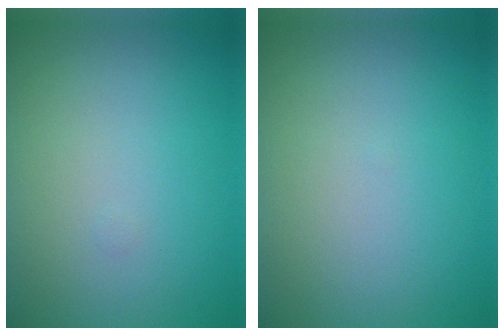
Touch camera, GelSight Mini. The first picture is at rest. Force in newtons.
{"total": 0.0}